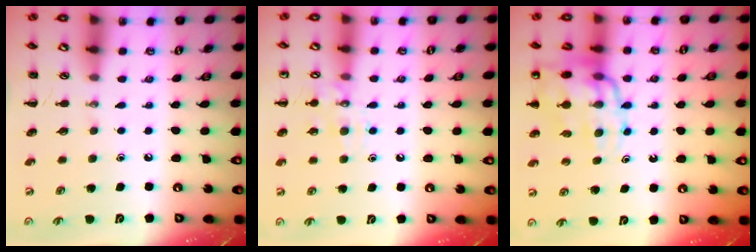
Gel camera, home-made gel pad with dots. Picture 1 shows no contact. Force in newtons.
{"total": 9.1, "press": 9.1, "slide": 0.9}
{"total": 16.7, "press": 16.3, "slide": 3.7}